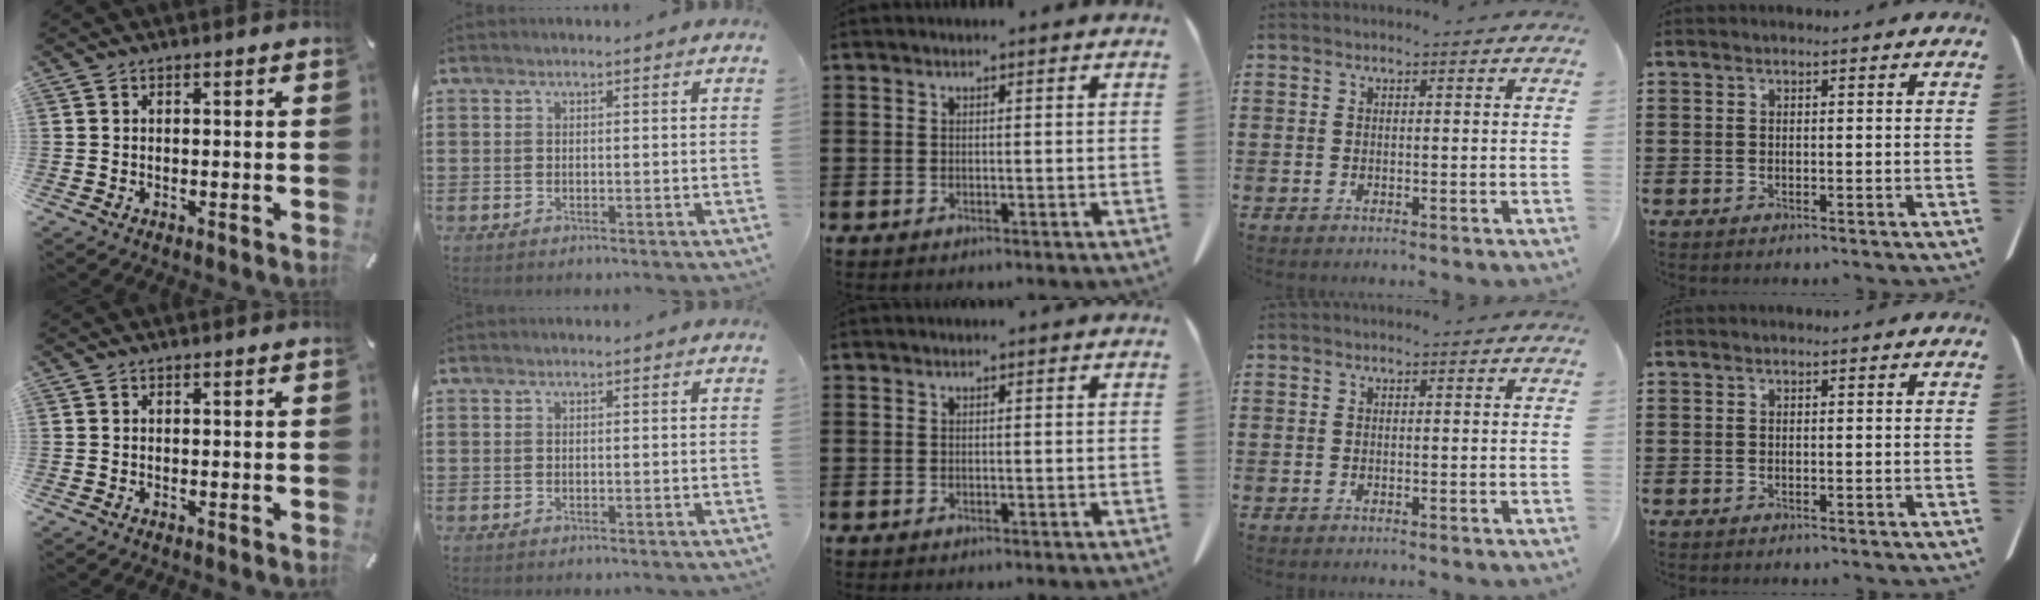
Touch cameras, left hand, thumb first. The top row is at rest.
{}